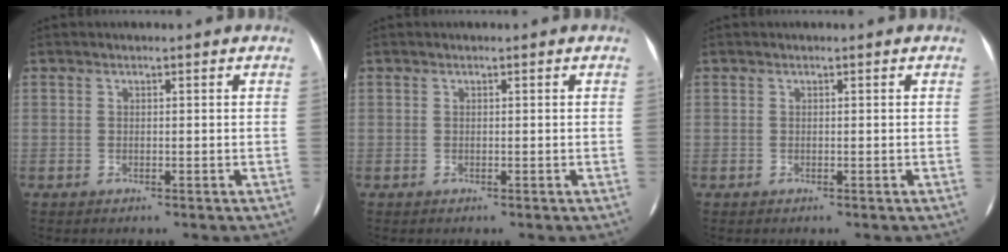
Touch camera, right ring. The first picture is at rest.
{"total": 0.0}
{"total": 0.0}